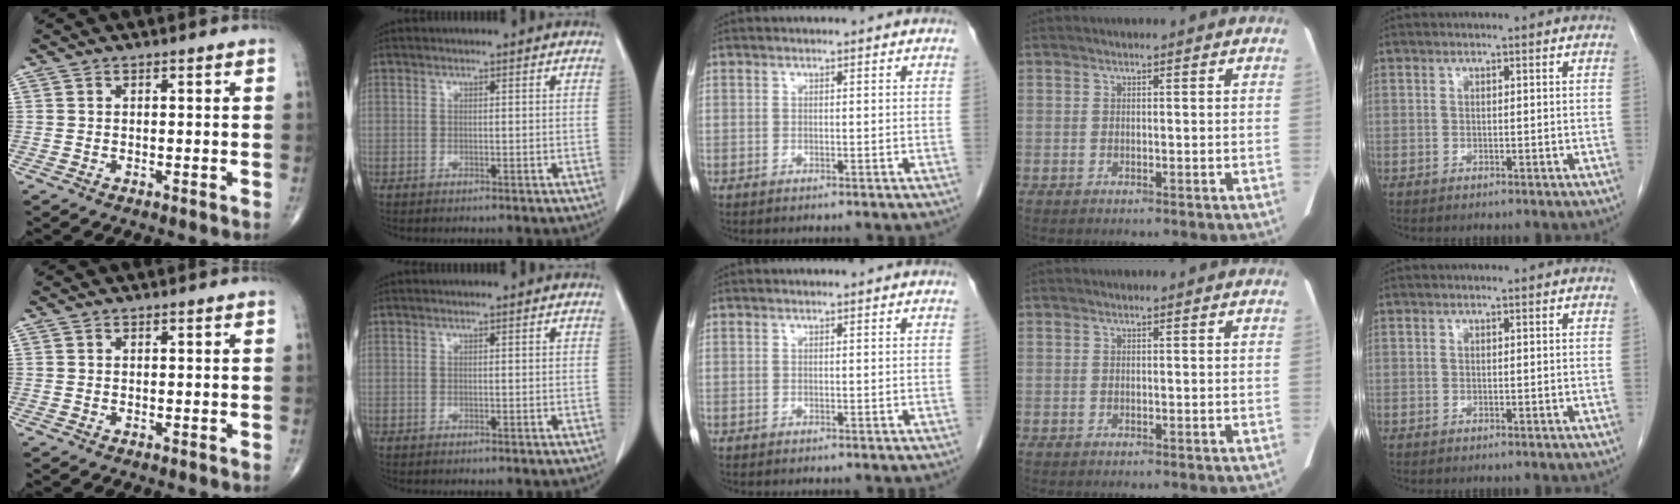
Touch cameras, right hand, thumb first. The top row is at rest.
{}